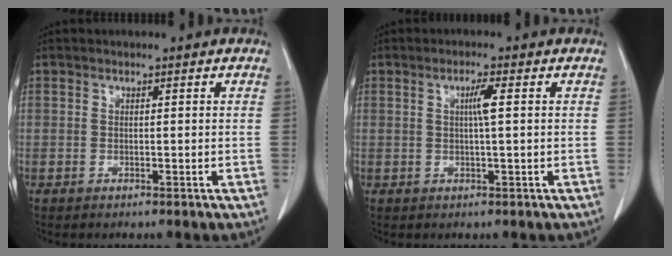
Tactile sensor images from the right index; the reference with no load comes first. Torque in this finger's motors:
{"motor_torque": [0.05, 0.04, 0.05, 0.03]}